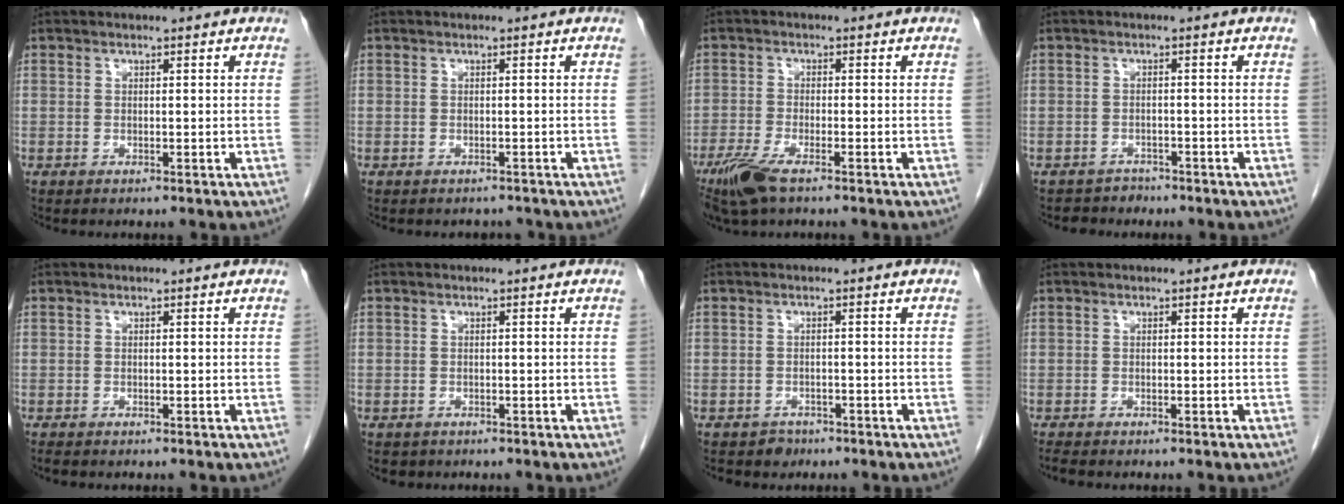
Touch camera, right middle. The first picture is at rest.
{"total": 1.5, "force": [-1.4, 0.6, 0.0], "torque": [-0.007, -0.003, -0.021]}
{"total": 5.8, "force": [-3.9, 1.1, 4.1], "torque": [-0.089, -0.015, -0.073]}
{"total": 2.3, "force": [-1.9, 1.1, -0.7], "torque": [0.006, 0.003, -0.032]}
{"total": 0.6, "force": [-0.6, 0.1, 0.2], "torque": [-0.010, -0.002, -0.009]}
{"total": 1.4, "force": [-1.0, 1.0, 0.2], "torque": [-0.010, 0.000, -0.010]}
{"total": 1.8, "force": [-1.3, 1.3, -0.1], "torque": [-0.004, 0.006, -0.020]}
{"total": 1.0, "force": [-1.0, 0.1, 0.4], "torque": [-0.015, -0.005, -0.016]}